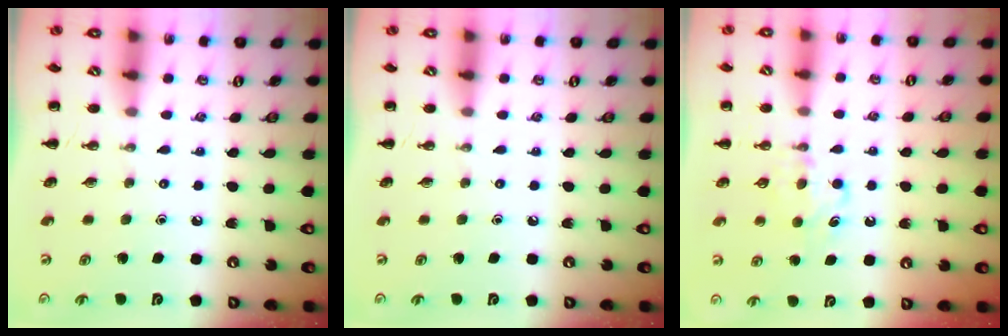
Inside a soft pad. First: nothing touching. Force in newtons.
{"total": 0.0}
{"total": 6.7, "press": 6.5, "slide": 1.7}